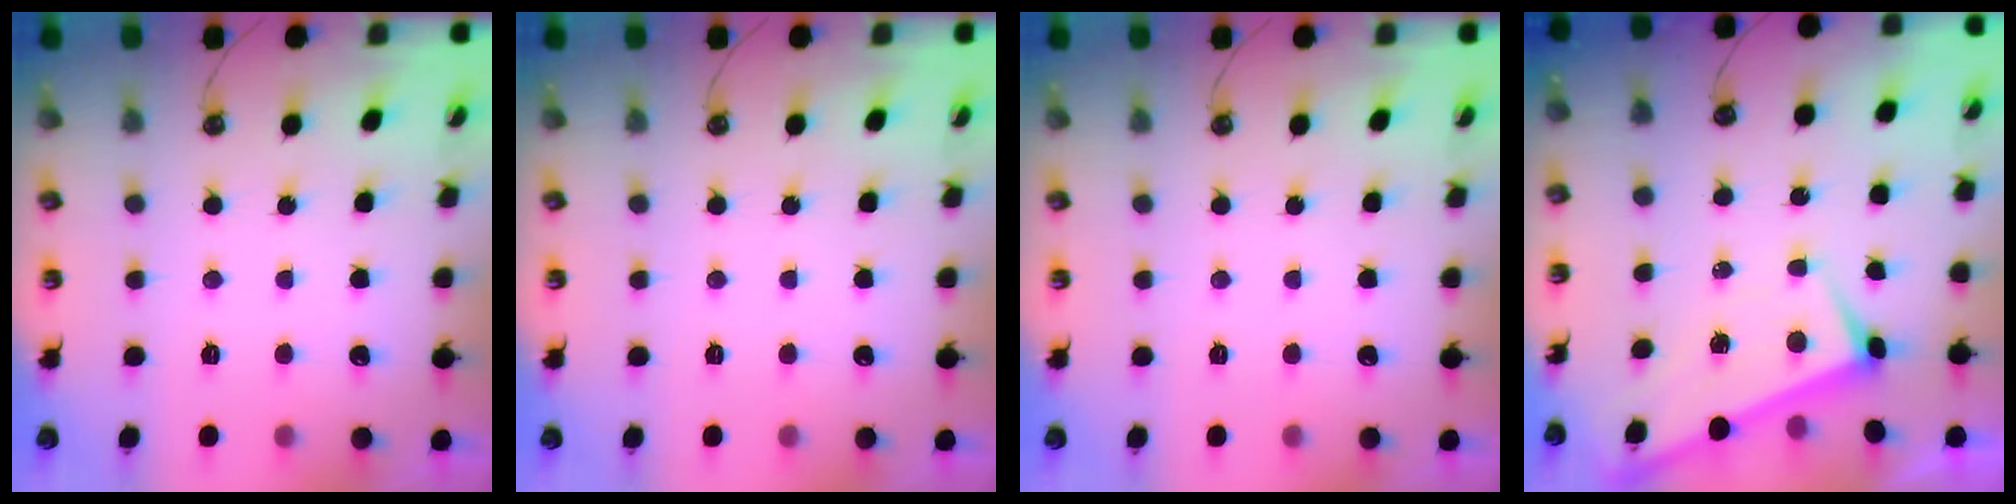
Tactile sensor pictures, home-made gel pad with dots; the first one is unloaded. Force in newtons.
{"total": 0.0}
{"total": 0.0}
{"total": 1.8, "press": 1.8, "slide": 0.1}